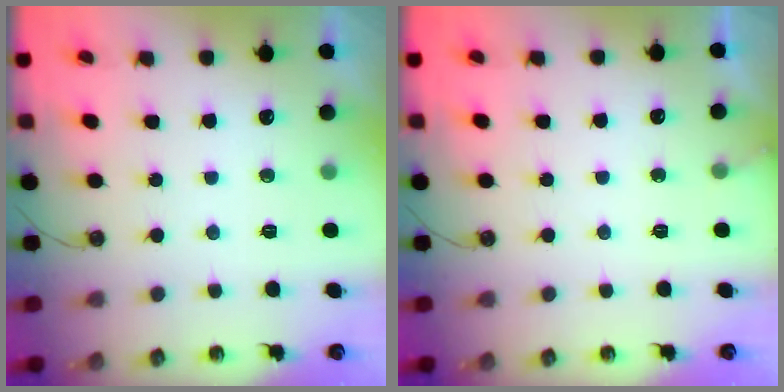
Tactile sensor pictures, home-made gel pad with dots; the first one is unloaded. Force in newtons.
{"total": 2.8, "press": 2.8, "slide": 0.2}